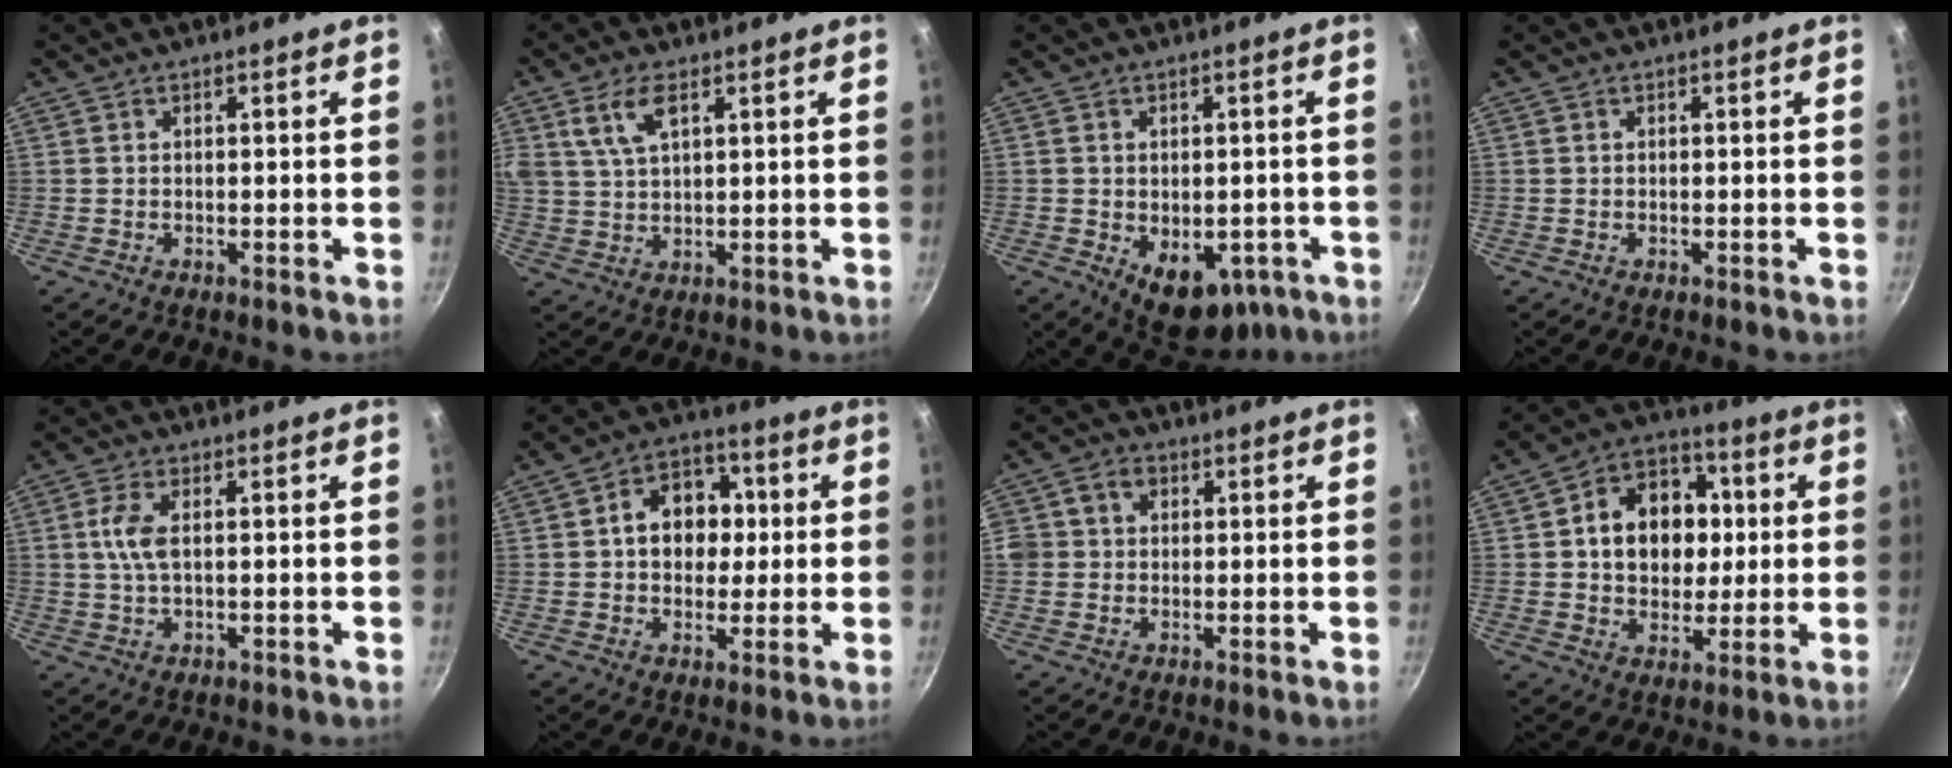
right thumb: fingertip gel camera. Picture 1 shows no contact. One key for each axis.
{"total": 6.9, "fx": 3.1, "fy": 3.3, "fz": 5.2, "tx": -0.100, "ty": -0.002, "tz": 0.063}
{"total": 11.2, "fx": -3.5, "fy": 7.3, "fz": 7.8, "tx": -0.063, "ty": 0.000, "tz": -0.028}
{"total": 0.0}
{"total": 4.8, "fx": 0.7, "fy": 2.0, "fz": 4.3, "tx": -0.099, "ty": 0.005, "tz": 0.013}
{"total": 11.4, "fx": 1.3, "fy": 8.8, "fz": 7.1, "tx": -0.064, "ty": 0.016, "tz": 0.007}
{"total": 4.5, "fx": 0.8, "fy": 3.9, "fz": 2.2, "tx": -0.022, "ty": 0.006, "tz": 0.001}
{"total": 15.8, "fx": 2.0, "fy": 12.3, "fz": 9.6, "tx": -0.110, "ty": 0.018, "tz": 0.024}